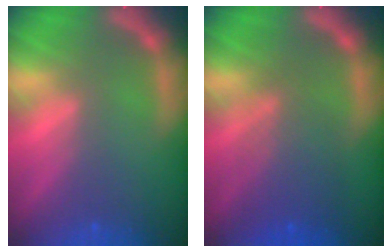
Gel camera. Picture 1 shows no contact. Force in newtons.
{"total": 5.5}